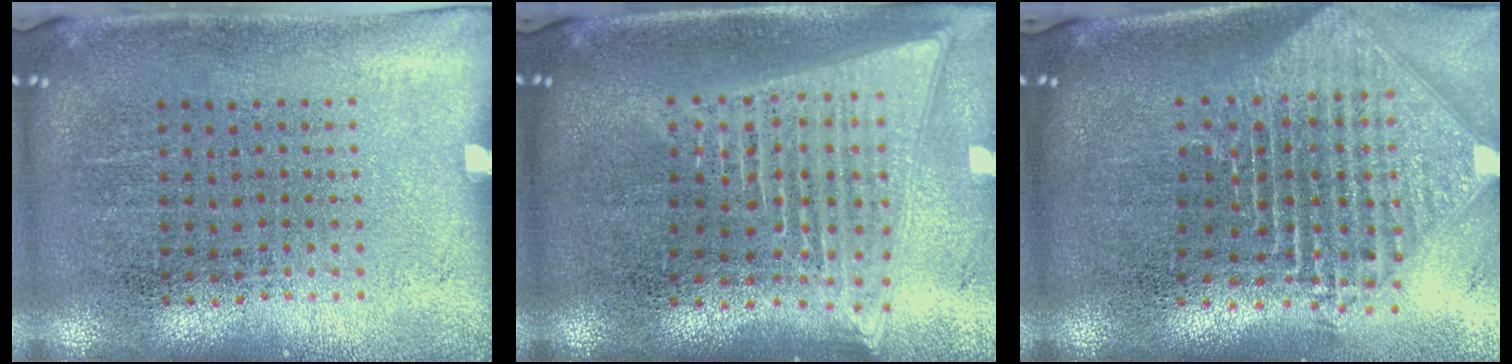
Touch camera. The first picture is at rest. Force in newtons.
{"total": 2.0, "press": 1.8, "slide": 0.9}
{"total": 2.3, "press": 1.8, "slide": 1.5}